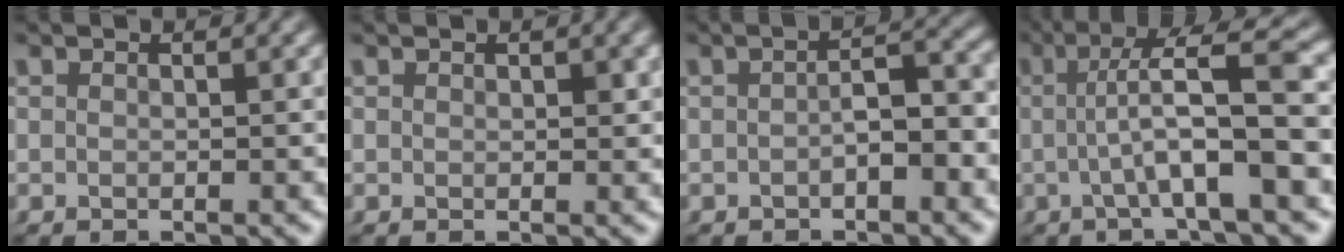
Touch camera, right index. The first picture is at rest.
{"total": 0.5, "force": [0.3, 0.4, 0.1], "torque": [-0.001, -0.011, 0.010]}
{"total": 2.6, "force": [-1.2, 1.0, 2.1], "torque": [-0.023, -0.005, -0.018]}
{"total": 7.4, "force": [0.8, 1.5, 7.1], "torque": [-0.098, 0.022, 0.005]}